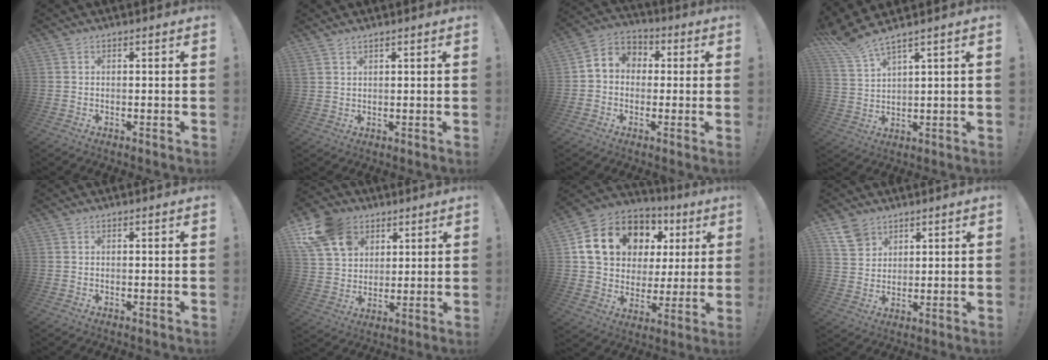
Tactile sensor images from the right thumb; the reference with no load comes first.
{"total": 2.3, "force": [2.0, 0.8, 0.8], "torque": [-0.022, -0.004, 0.039]}
{"total": 6.0, "force": [-0.5, 5.4, 2.6], "torque": [-0.037, 0.012, -0.005]}
{"total": 6.5, "force": [5.4, 0.7, 3.6], "torque": [-0.085, -0.031, 0.102]}
{"total": 0.0}
{"total": 16.0, "force": [7.4, 12.2, 7.3], "torque": [-0.135, -0.033, 0.145]}
{"total": 17.9, "force": [7.9, 12.9, 9.6], "torque": [-0.155, -0.031, 0.165]}
{"total": 7.2, "force": [4.9, 4.9, 1.9], "torque": [-0.030, -0.024, 0.096]}